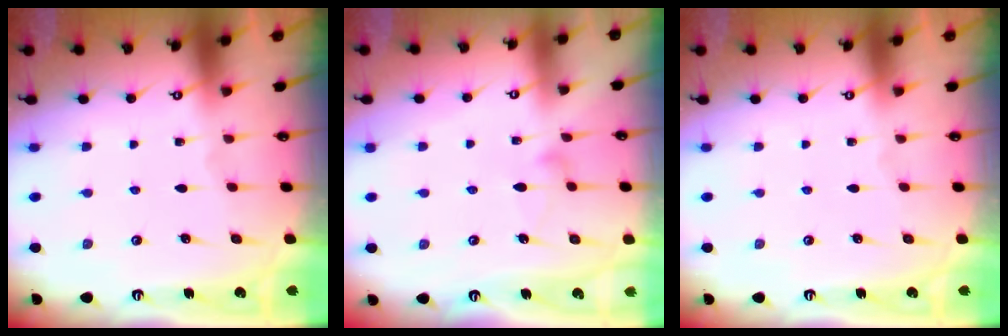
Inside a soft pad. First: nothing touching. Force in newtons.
{"total": 5.6, "press": 5.6, "slide": 0.3}
{"total": 0.0}